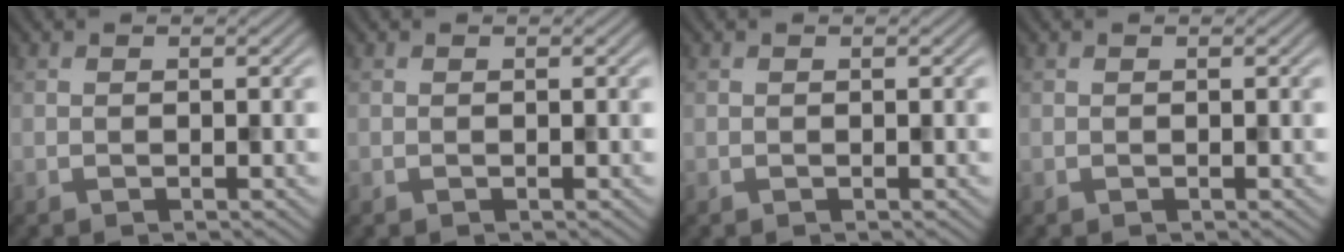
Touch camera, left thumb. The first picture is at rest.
{"total": 0.0}
{"total": 0.0}
{"total": 0.0}